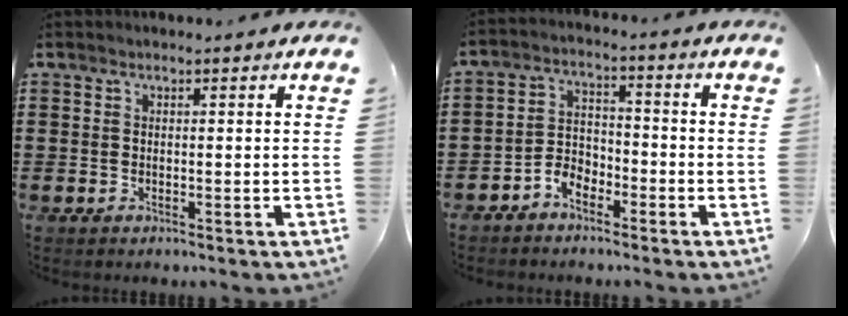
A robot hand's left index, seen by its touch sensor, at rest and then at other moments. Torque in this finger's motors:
{"motor_torque": [0.13, 0.13, 0.03, 0.06]}